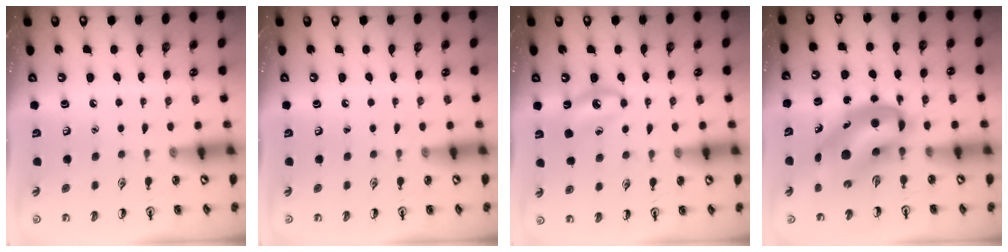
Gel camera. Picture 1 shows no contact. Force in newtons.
{"total": 0.0}
{"total": 6.8, "press": 6.5, "slide": 2.0}
{"total": 9.2, "press": 8.8, "slide": 2.6}